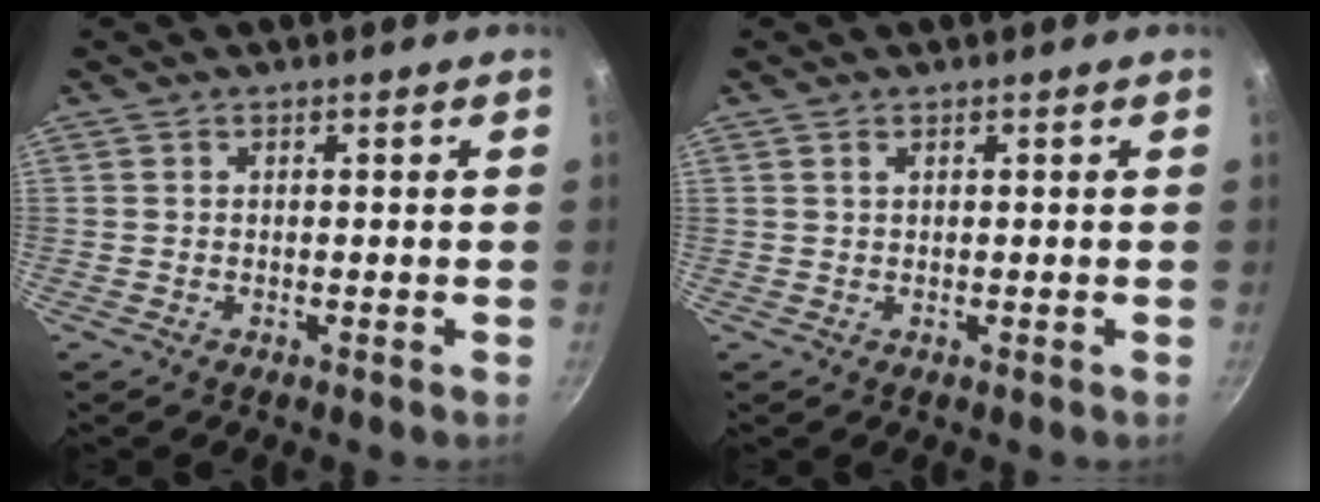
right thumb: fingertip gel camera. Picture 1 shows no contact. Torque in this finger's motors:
{"motor_torque": [-0.42, -0.23, -0.28, 0.28, 0.10]}